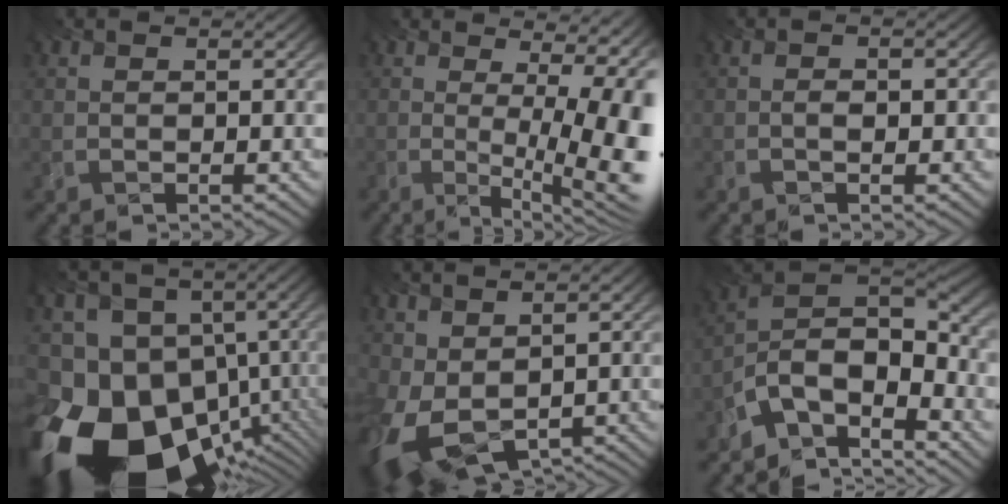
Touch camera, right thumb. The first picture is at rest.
{"total": 13.4, "force": [1.5, 4.6, 12.5], "torque": [-0.156, 0.033, 0.037]}
{"total": 1.7, "force": [-1.1, 0.4, 1.2], "torque": [-0.019, -0.006, -0.019]}
{"total": 21.1, "force": [-9.7, 14.9, 11.4], "torque": [-0.246, -0.056, -0.153]}
{"total": 8.9, "force": [-0.8, 6.1, 6.5], "torque": [-0.172, -0.018, -0.003]}
{"total": 10.6, "force": [-8.0, 4.1, 5.7], "torque": [-0.081, -0.004, -0.171]}